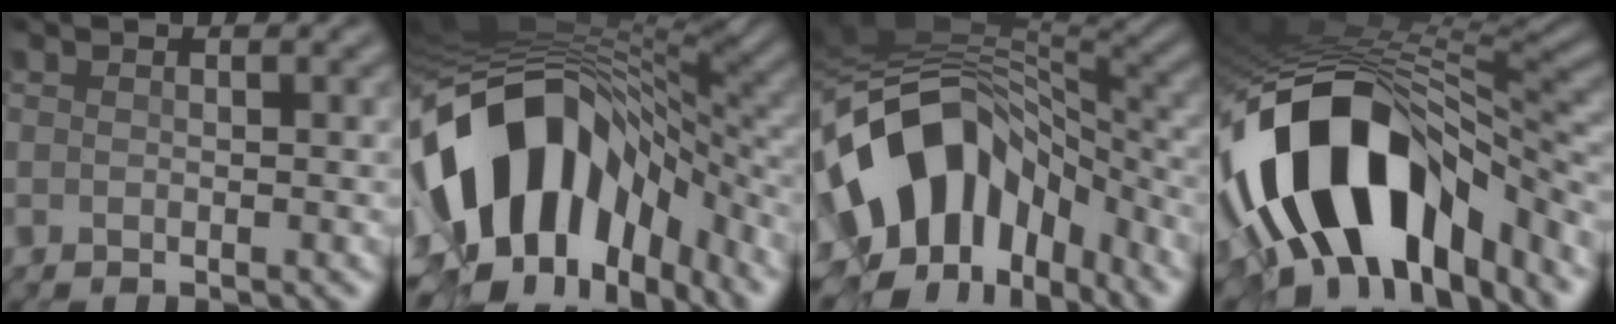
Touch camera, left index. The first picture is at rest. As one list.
[{"total": 16.8, "force": [-3.4, 10.4, 12.7], "torque": [-0.241, -0.004, -0.049]}, {"total": 14.6, "force": [-3.0, 9.8, 10.4], "torque": [-0.197, -0.004, -0.045]}, {"total": 14.6, "force": [-5.2, 7.6, 11.3], "torque": [-0.186, 0.020, -0.094]}]